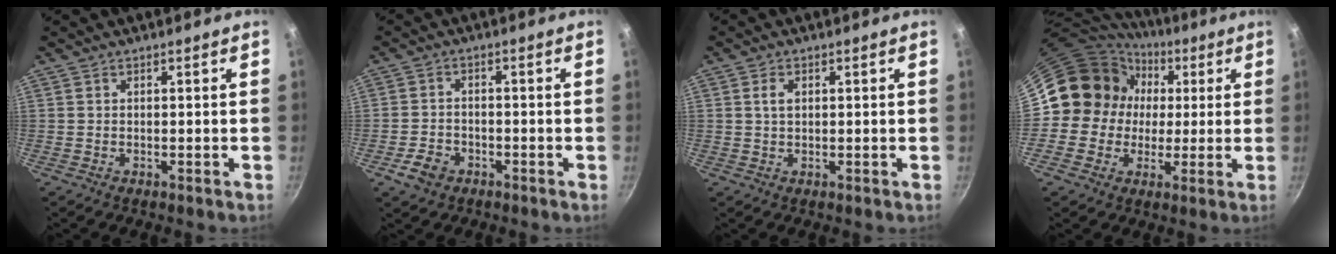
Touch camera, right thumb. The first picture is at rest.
{"total": 4.6, "force": [-2.5, 3.2, 2.2], "torque": [-0.039, 0.021, -0.045]}
{"total": 2.2, "force": [0.6, 1.4, 1.6], "torque": [-0.025, 0.002, 0.012]}
{"total": 13.7, "force": [2.7, 12.7, 4.4], "torque": [-0.049, 0.016, 0.038]}